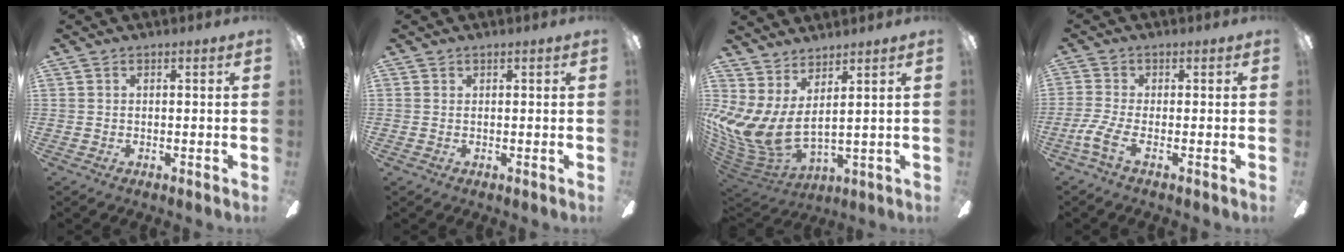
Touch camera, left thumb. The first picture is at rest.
{"total": 0.0}
{"total": 10.4, "force": [2.3, 5.3, 8.7], "torque": [-0.209, -0.041, 0.044]}
{"total": 5.9, "force": [-1.9, 1.9, 5.2], "torque": [-0.118, -0.010, -0.036]}